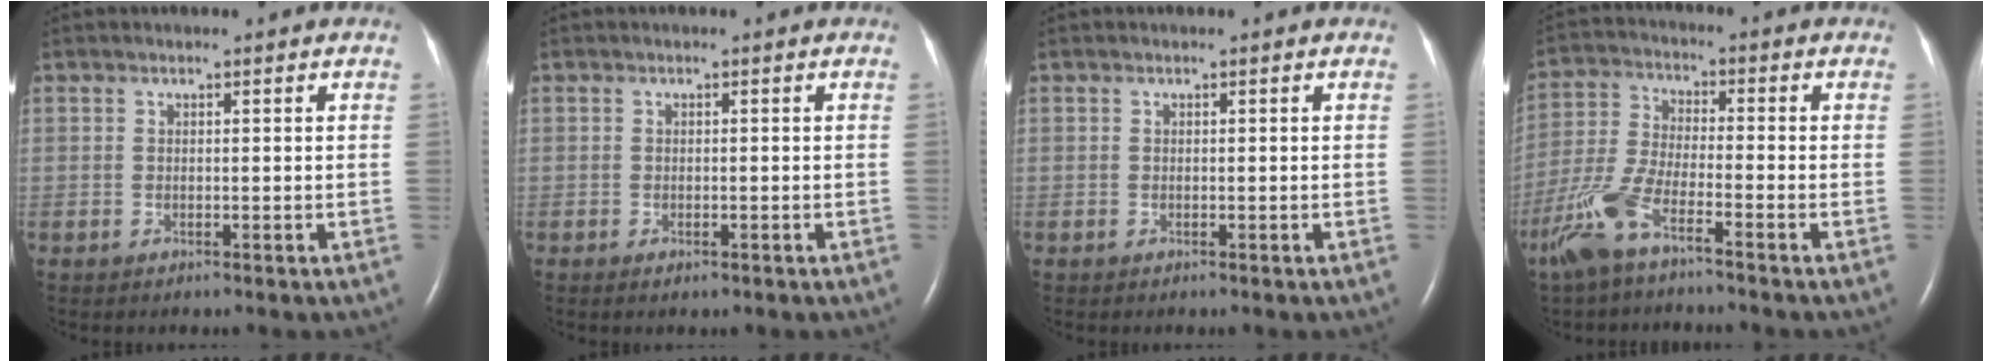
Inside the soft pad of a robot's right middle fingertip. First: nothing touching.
{"total": 1.0, "force": [-0.6, 0.4, 0.7], "torque": [-0.014, -0.002, -0.004]}
{"total": 0.0}
{"total": 8.7, "force": [-5.8, 1.2, 6.4], "torque": [-0.156, -0.012, -0.124]}